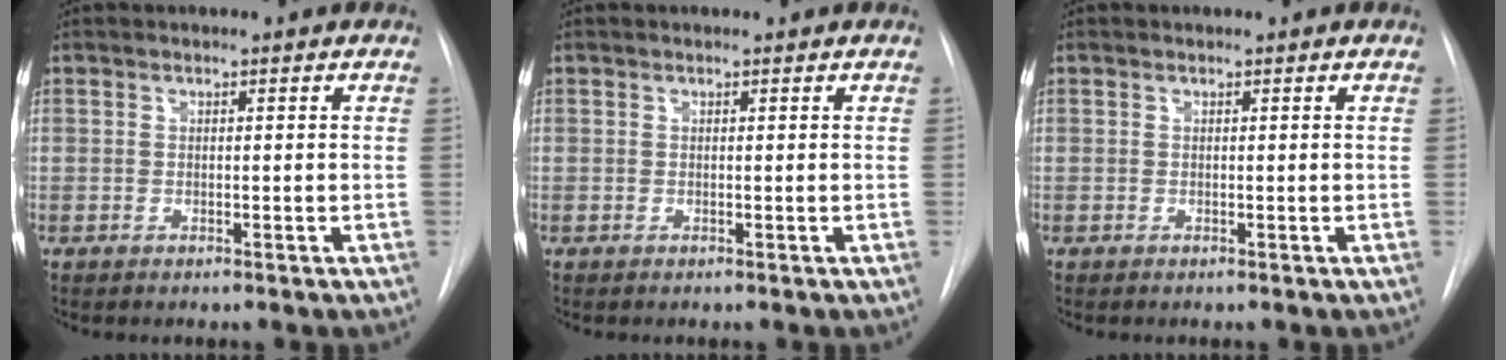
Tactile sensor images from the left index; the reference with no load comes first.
{"total": 0.0}
{"total": 0.0}